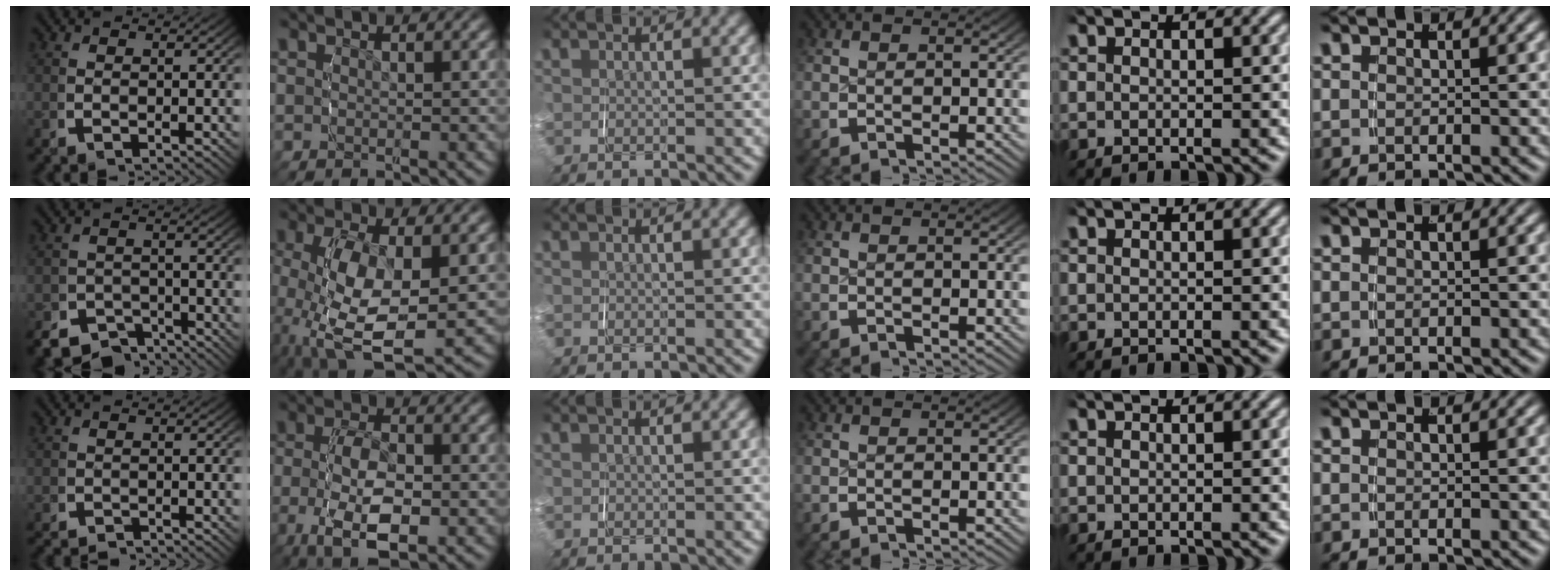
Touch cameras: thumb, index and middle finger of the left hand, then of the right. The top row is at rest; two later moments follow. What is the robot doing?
{"motion": "grasp_and_lifting", "object": "key"}